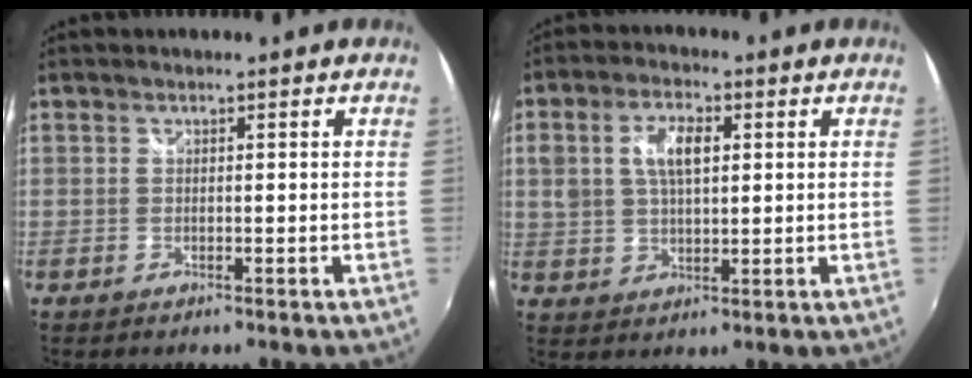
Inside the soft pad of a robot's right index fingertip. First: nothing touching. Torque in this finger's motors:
{"motor_torque": [0.24, 0.00, 0.19, 0.06]}